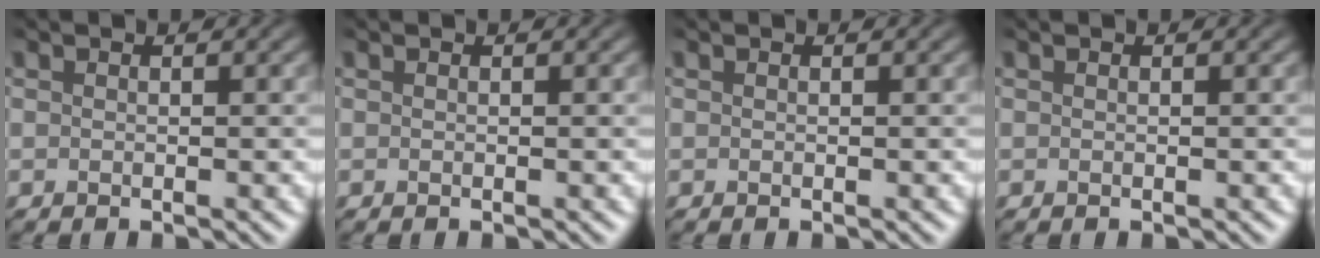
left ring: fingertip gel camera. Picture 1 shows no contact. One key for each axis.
{"total": 0.0}
{"total": 0.0}
{"total": 0.0}